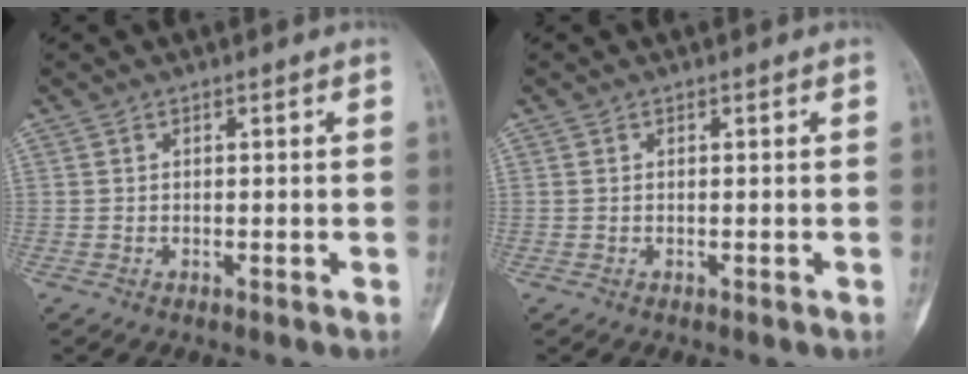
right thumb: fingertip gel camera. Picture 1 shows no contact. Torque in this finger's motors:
{"motor_torque": [0.03, -0.14, -0.07, 0.12, -0.02]}